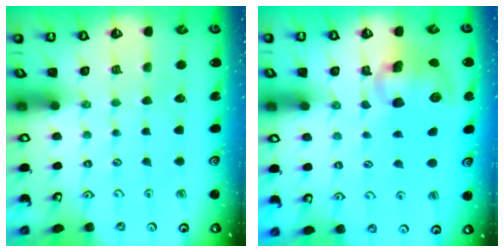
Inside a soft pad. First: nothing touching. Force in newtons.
{"total": 11.0, "press": 10.9, "slide": 1.7}